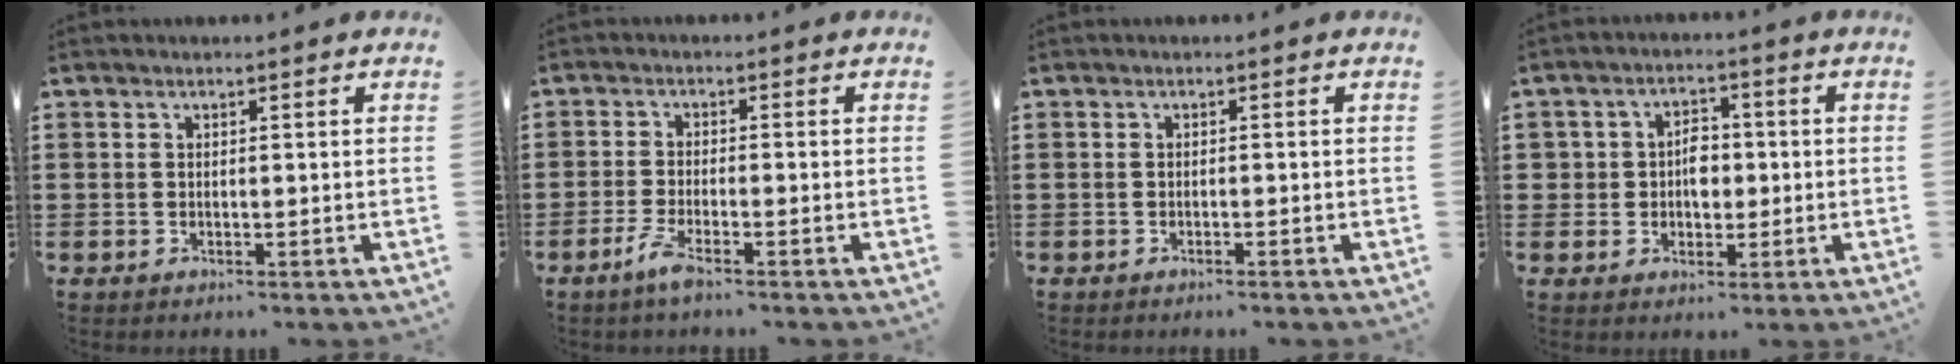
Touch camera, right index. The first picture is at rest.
{"total": 3.1, "force": [-2.1, 0.1, 2.2], "torque": [-0.052, -0.009, -0.042]}
{"total": 0.6, "force": [-0.5, -0.1, 0.3], "torque": [-0.006, -0.002, -0.009]}
{"total": 4.3, "force": [-0.1, 3.6, 2.4], "torque": [-0.049, 0.007, -0.009]}